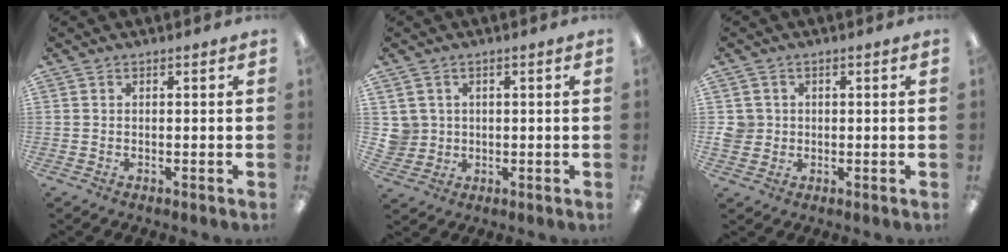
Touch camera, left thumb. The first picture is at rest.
{"total": 3.9, "force": [0.9, 3.8, -0.3], "torque": [0.000, 0.005, 0.018]}
{"total": 3.7, "force": [0.1, 3.7, 0.3], "torque": [-0.004, 0.005, 0.002]}